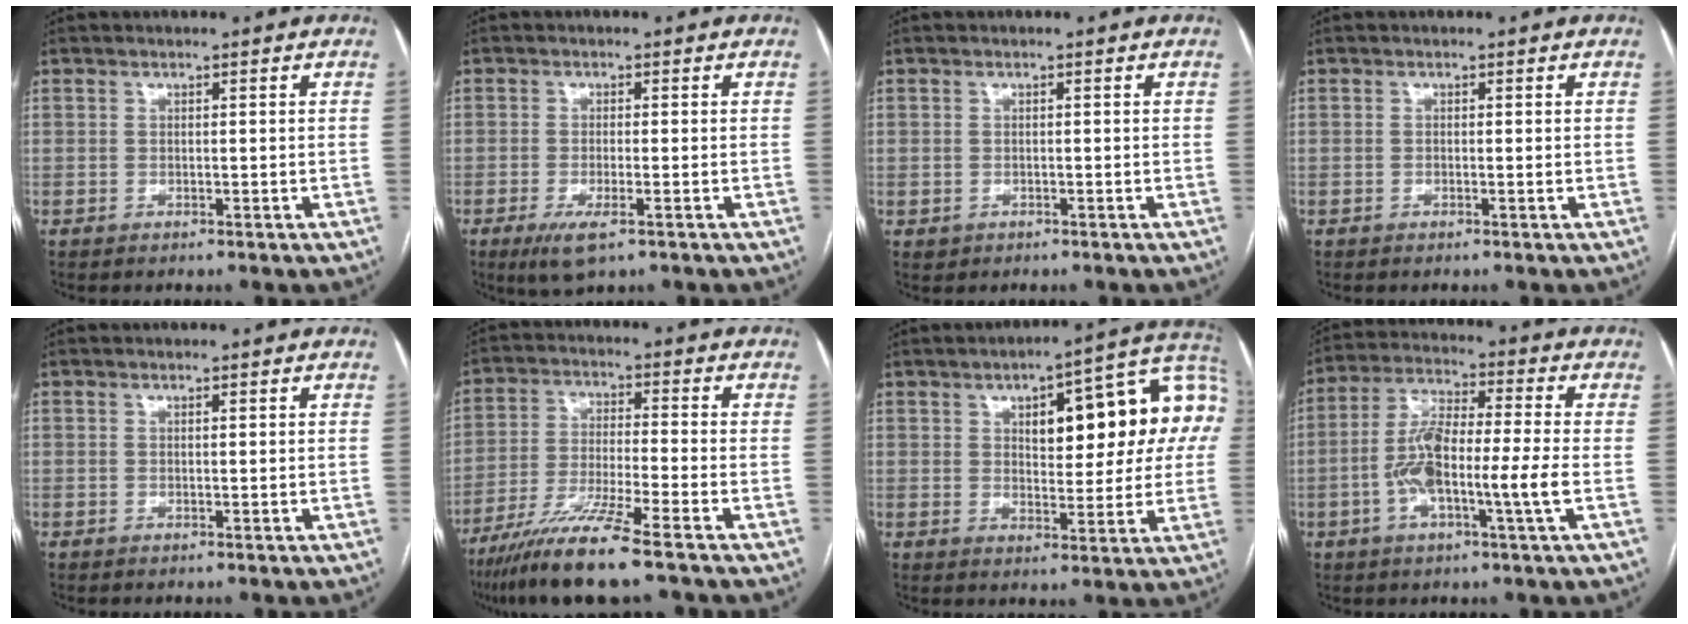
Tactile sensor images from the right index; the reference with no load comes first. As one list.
[{"total": 4.8, "force": [-2.5, 1.1, 3.9], "torque": [-0.077, -0.011, -0.040]}, {"total": 1.5, "force": [-0.4, 1.5, 0.1], "torque": [-0.001, 0.005, -0.002]}, {"total": 0.0}, {"total": 0.0}, {"total": 11.4, "force": [-8.2, -0.6, 7.8], "torque": [-0.152, -0.036, -0.152]}, {"total": 17.6, "force": [4.3, 5.9, 16.0], "torque": [-0.214, 0.039, 0.056]}, {"total": 11.1, "force": [-2.6, 0.9, 10.7], "torque": [-0.217, 0.010, -0.053]}]